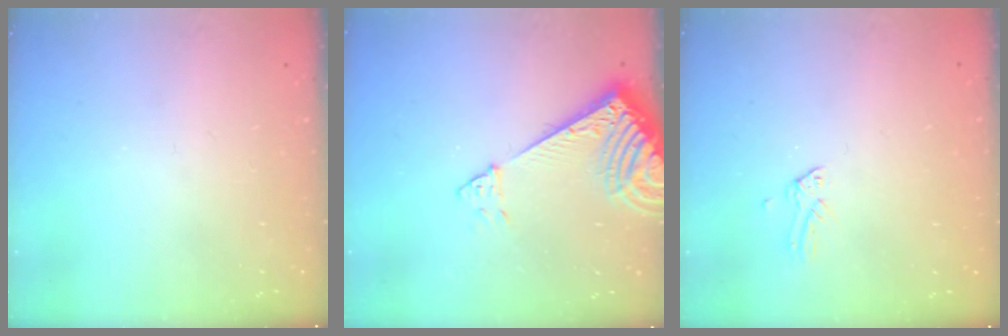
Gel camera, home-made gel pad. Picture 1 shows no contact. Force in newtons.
{"total": 9.0, "press": 8.9, "slide": 1.1}
{"total": 0.0}